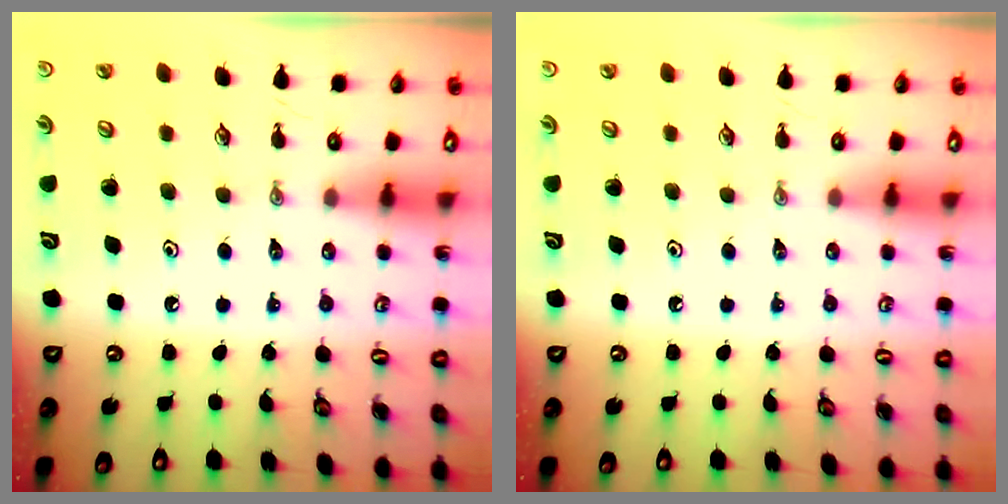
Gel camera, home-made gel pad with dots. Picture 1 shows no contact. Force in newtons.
{"total": 0.0}